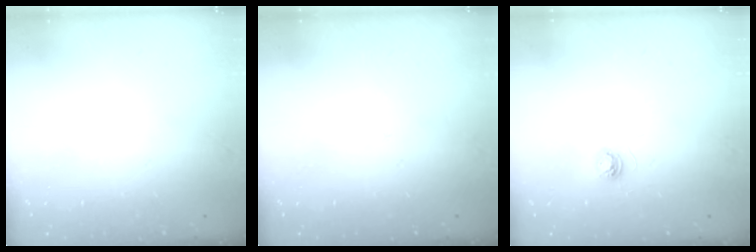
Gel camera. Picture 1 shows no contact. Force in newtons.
{"total": 0.0}
{"total": 3.9, "press": 3.9, "slide": 0.4}